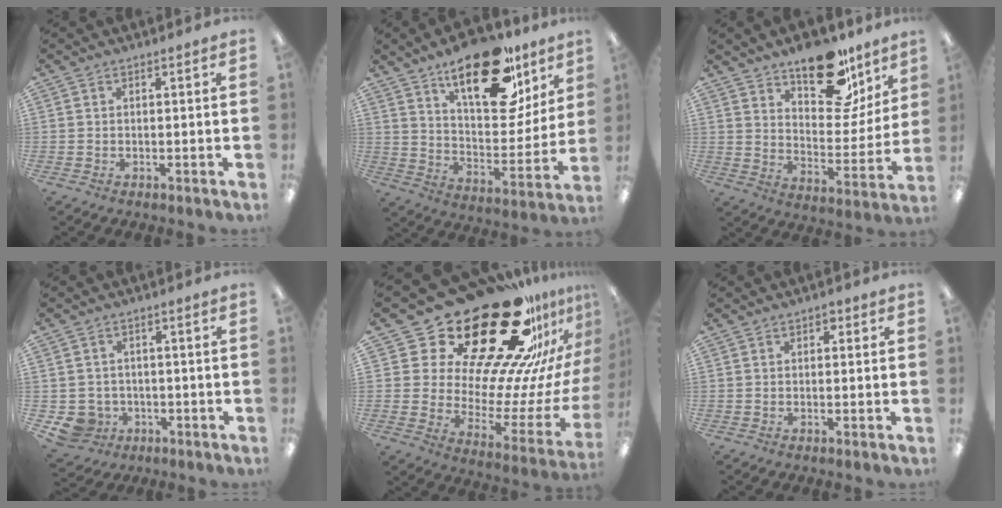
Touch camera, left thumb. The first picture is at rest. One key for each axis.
{"total": 25.1, "fx": 16.2, "fy": 10.8, "fz": 15.7, "tx": -0.223, "ty": -0.100, "tz": 0.270}
{"total": 20.6, "fx": 14.6, "fy": 9.9, "fz": 10.7, "tx": -0.135, "ty": -0.099, "tz": 0.246}
{"total": 5.2, "fx": -1.9, "fy": 4.8, "fz": 0.7, "tx": -0.039, "ty": 0.010, "tz": -0.034}
{"total": 35.9, "fx": 25.2, "fy": 14.8, "fz": 20.8, "tx": -0.301, "ty": -0.222, "tz": 0.468}
{"total": 1.2, "fx": 0.3, "fy": 0.9, "fz": 0.7, "tx": 0.003, "ty": -0.004, "tz": 0.002}